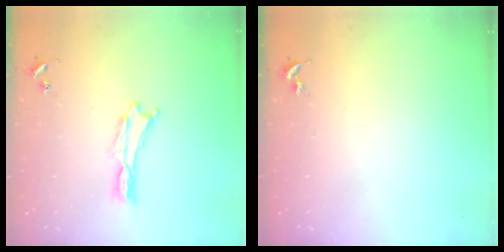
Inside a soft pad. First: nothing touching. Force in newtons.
{"total": 0.0}